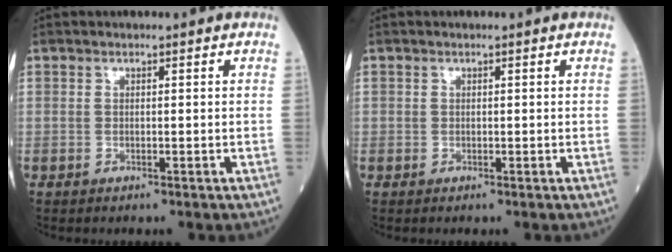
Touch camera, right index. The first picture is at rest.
{"total": 0.0}